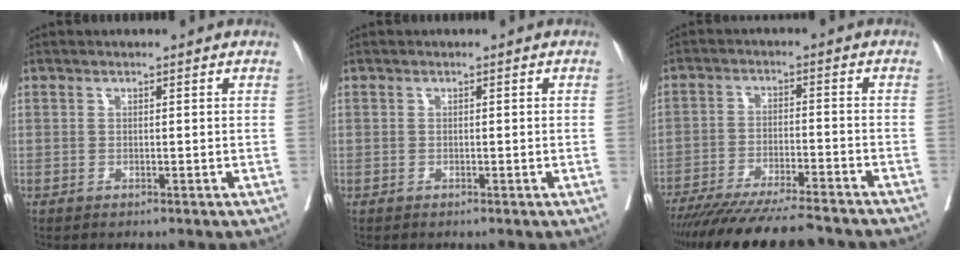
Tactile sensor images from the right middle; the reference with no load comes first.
{"total": 0.6, "force": [-0.2, 0.0, 0.5], "torque": [-0.010, 0.003, -0.001]}
{"total": 17.9, "force": [-15.9, 1.4, 8.1], "torque": [-0.127, -0.035, -0.237]}